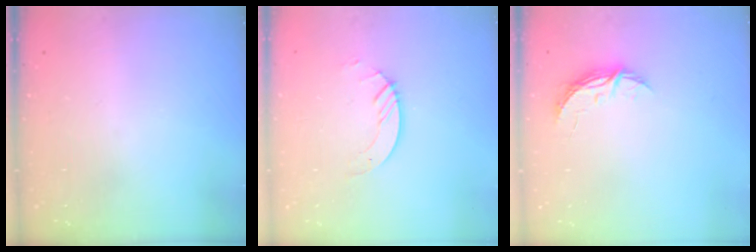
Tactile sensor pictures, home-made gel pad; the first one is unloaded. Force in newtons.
{"total": 3.2, "press": 3.2, "slide": 0.3}
{"total": 4.6, "press": 4.6, "slide": 0.4}